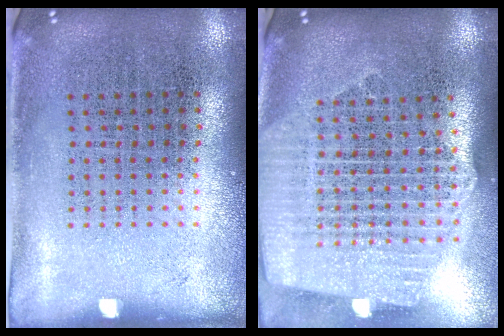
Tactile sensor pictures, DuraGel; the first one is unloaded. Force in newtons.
{"total": 2.6, "press": 2.2, "slide": 1.3}